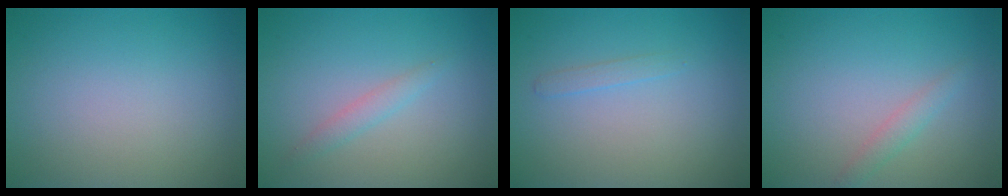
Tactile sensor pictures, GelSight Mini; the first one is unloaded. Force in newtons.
{"total": 1.2, "press": 1.2, "slide": 0.0}
{"total": 0.8, "press": 0.8, "slide": 0.0}
{"total": 1.3, "press": 1.3, "slide": 0.1}